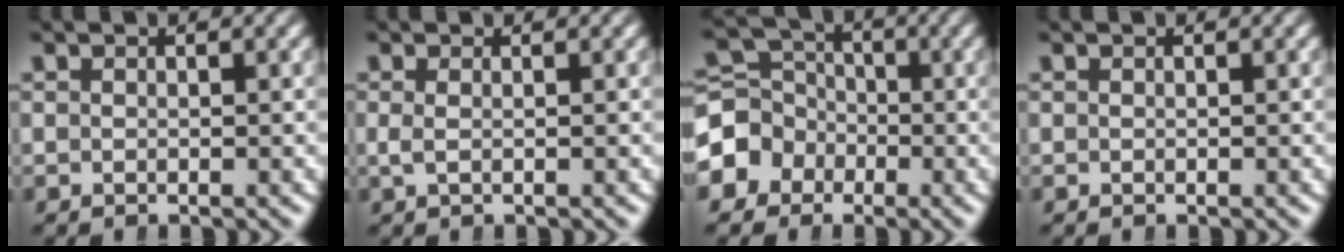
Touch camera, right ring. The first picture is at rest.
{"total": 0.7, "force": [0.0, -0.1, 0.7], "torque": [-0.019, -0.006, 0.006]}
{"total": 7.8, "force": [-1.2, 7.1, 3.0], "torque": [-0.060, -0.020, -0.021]}
{"total": 0.0}